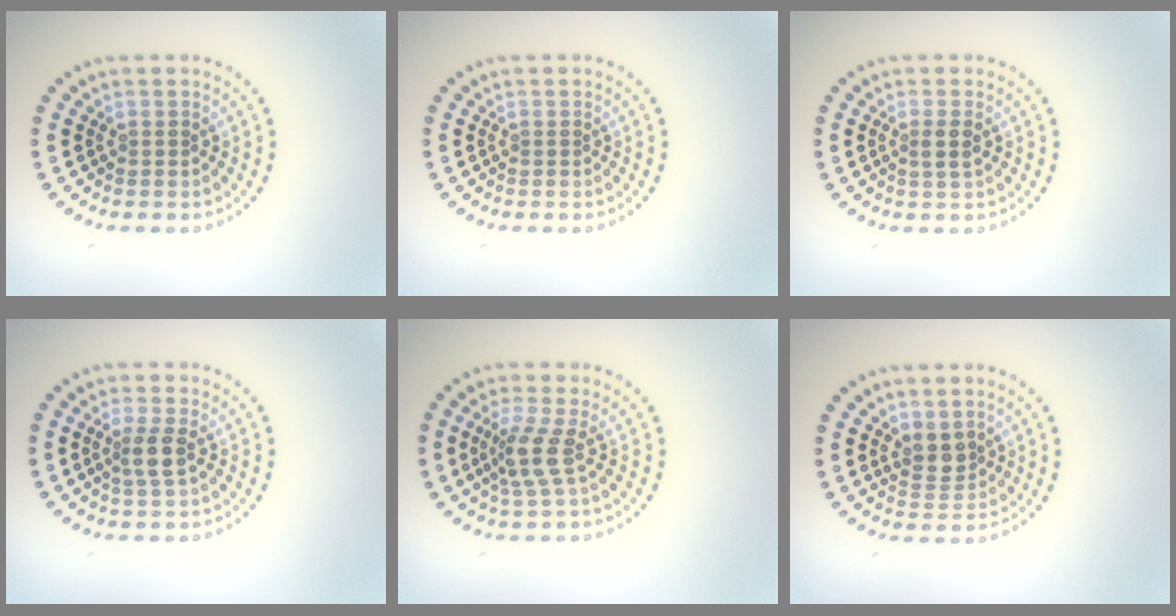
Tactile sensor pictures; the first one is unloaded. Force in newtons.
{"total": 0.0}
{"total": 1.5, "press": 1.4, "slide": 0.5}
{"total": 2.2, "press": 1.9, "slide": 1.1}
{"total": 2.9, "press": 2.2, "slide": 1.8}
{"total": 2.2, "press": 1.9, "slide": 1.1}